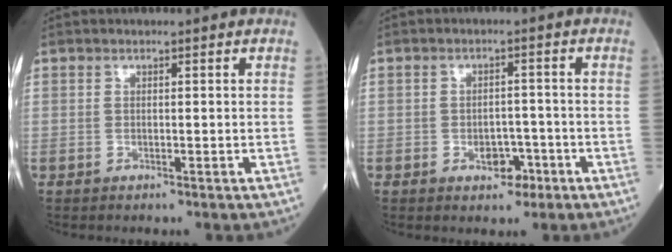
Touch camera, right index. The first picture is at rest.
{"total": 3.4, "force": [-1.7, 2.1, 2.1], "torque": [-0.025, 0.005, -0.020]}